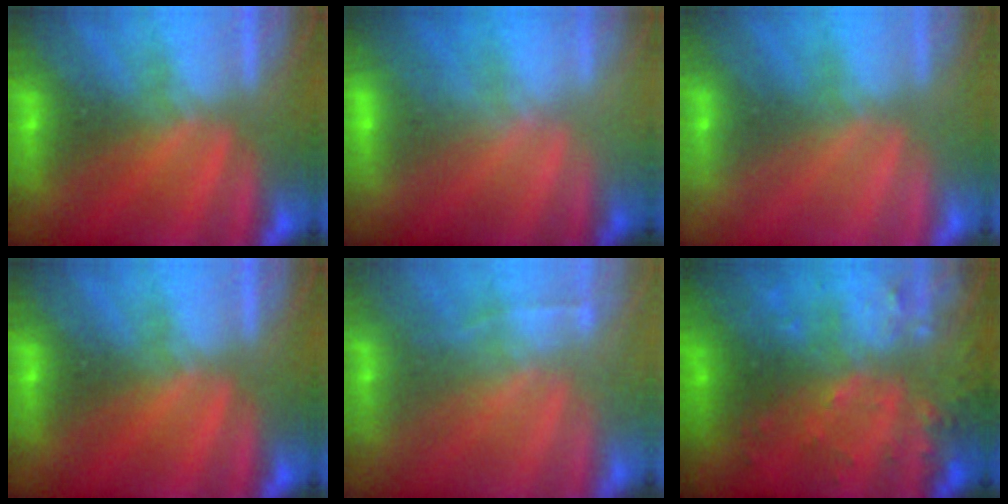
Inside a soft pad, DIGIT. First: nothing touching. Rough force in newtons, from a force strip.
{"total": 2.8}
{"total": 2.9}
{"total": 0.0}
{"total": 2.0}
{"total": 6.1}